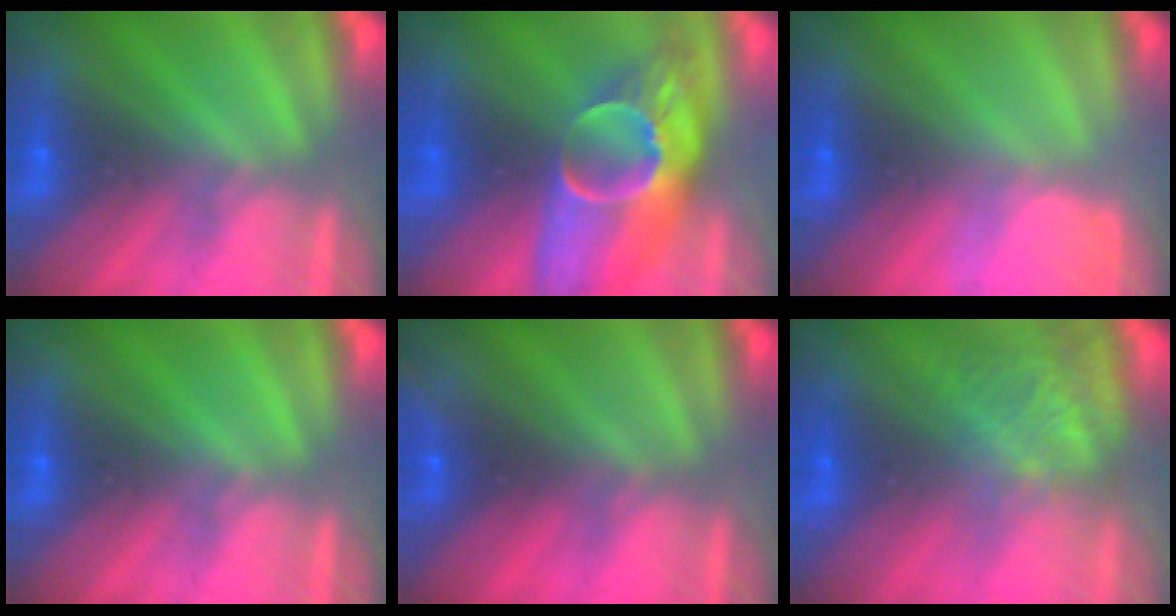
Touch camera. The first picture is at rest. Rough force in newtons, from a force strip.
{"total": 5.8}
{"total": 2.9}
{"total": 0.0}
{"total": 2.4}
{"total": 4.5}